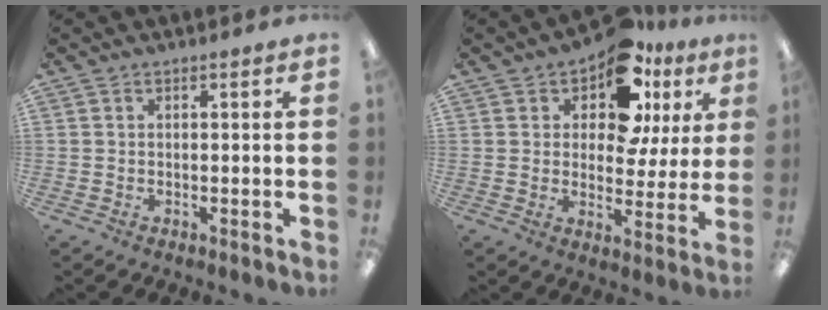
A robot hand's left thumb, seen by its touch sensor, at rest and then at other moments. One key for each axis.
{"total": 13.7, "fx": 9.1, "fy": 6.8, "fz": 7.6, "tx": -0.131, "ty": -0.045, "tz": 0.160}